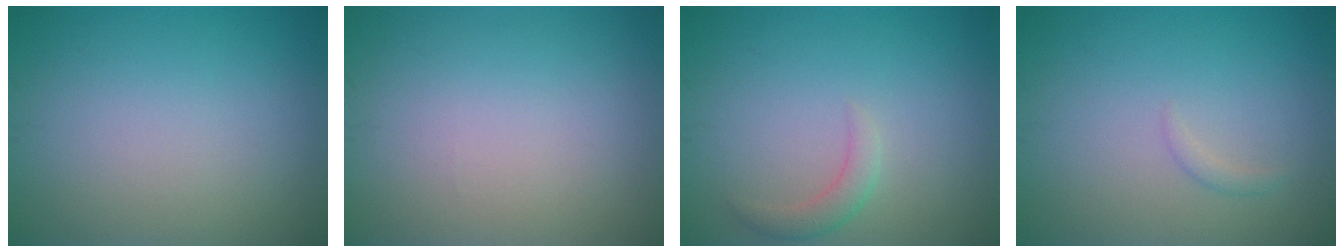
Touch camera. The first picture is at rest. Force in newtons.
{"total": 0.0}
{"total": 1.6, "press": 1.6, "slide": 0.1}
{"total": 0.7, "press": 0.7, "slide": 0.1}